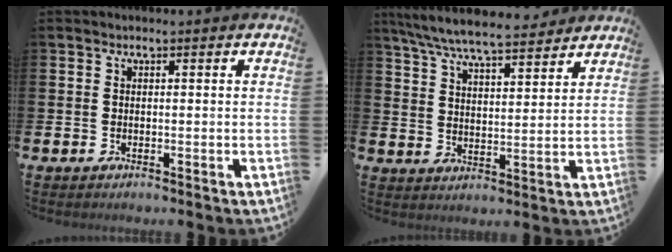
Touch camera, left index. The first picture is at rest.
{"total": 7.5, "force": [7.1, 0.8, 2.4], "torque": [-0.073, -0.036, 0.127]}